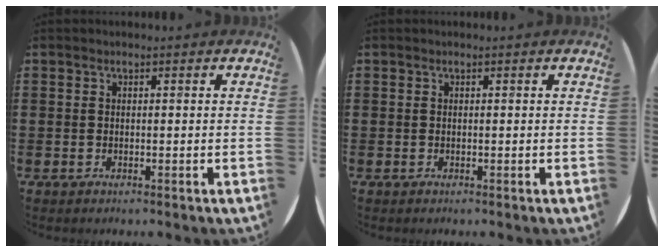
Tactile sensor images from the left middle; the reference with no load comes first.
{"total": 0.0}